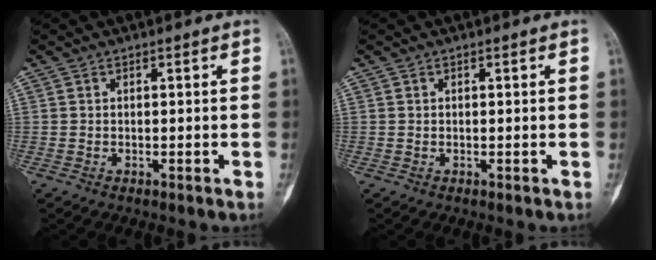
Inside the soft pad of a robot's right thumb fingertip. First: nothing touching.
{"total": 0.0}